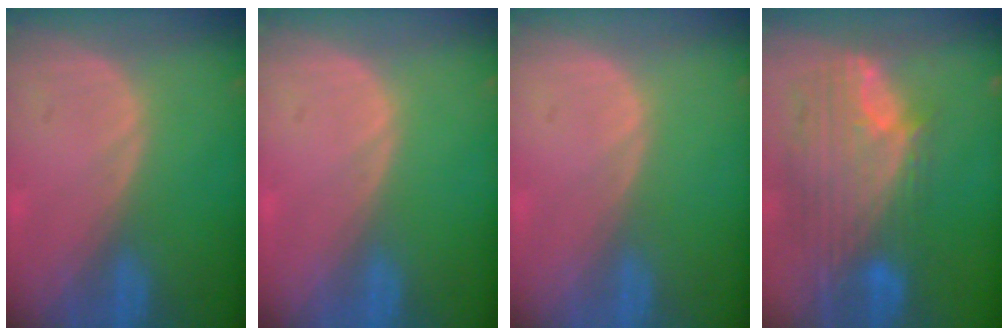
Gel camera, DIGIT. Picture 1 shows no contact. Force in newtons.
{"total": 0.0}
{"total": 0.0}
{"total": 12.0, "press": 10.1, "slide": 6.4}